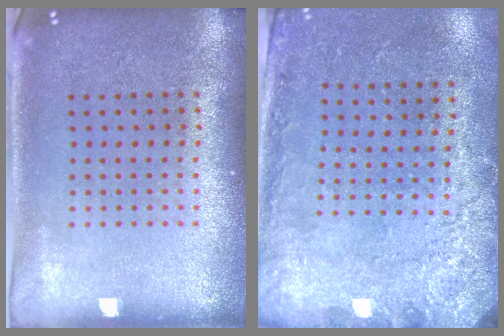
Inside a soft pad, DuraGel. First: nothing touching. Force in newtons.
{"total": 2.7, "press": 2.0, "slide": 1.8}